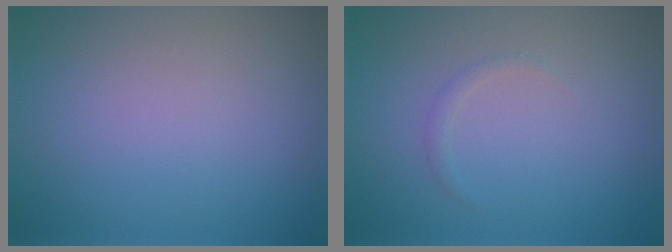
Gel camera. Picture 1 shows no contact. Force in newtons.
{"total": 0.6, "press": 0.6, "slide": 0.0}